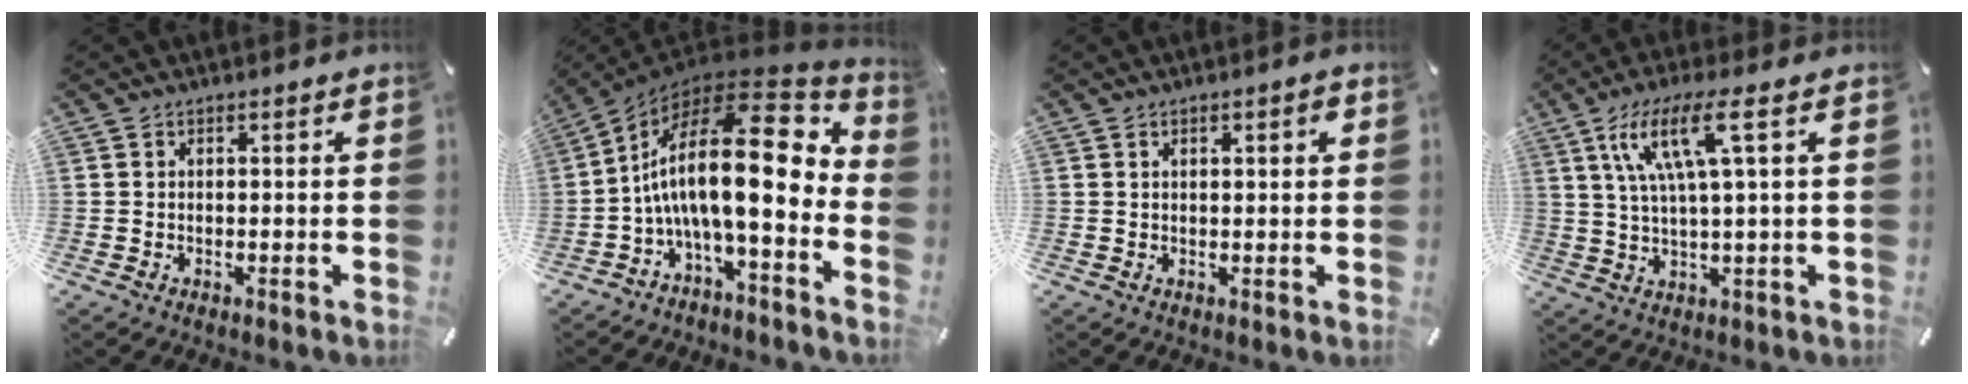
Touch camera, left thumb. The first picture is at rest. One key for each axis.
{"total": 23.3, "fx": 2.3, "fy": 8.1, "fz": 21.8, "tx": -0.400, "ty": -0.046, "tz": 0.033}
{"total": 1.8, "fx": 0.8, "fy": 0.5, "fz": 1.6, "tx": -0.031, "ty": 0.004, "tz": 0.011}
{"total": 12.3, "fx": 4.4, "fy": 1.9, "fz": 11.3, "tx": -0.226, "ty": 0.004, "tz": 0.074}